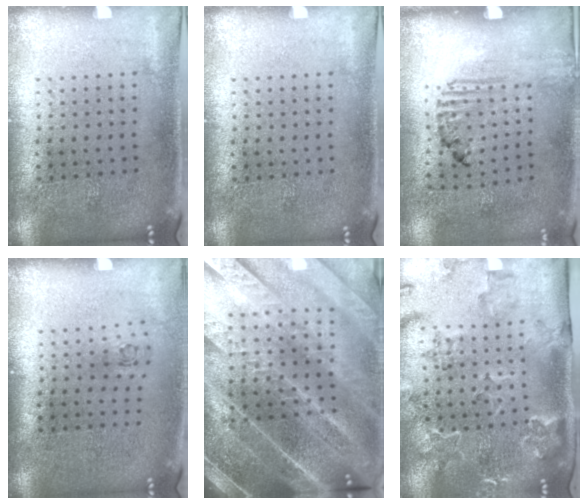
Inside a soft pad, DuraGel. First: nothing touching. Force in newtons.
{"total": 0.0}
{"total": 1.7, "press": 1.1, "slide": 1.3}
{"total": 0.6, "press": 0.3, "slide": 0.5}
{"total": 5.4, "press": 4.6, "slide": 2.9}
{"total": 2.3, "press": 2.3, "slide": 0.4}